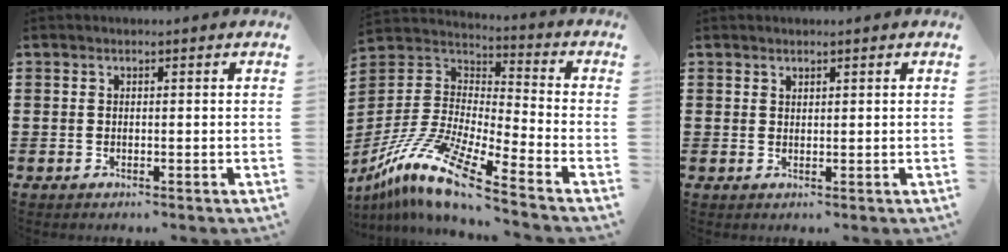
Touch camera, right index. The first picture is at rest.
{"total": 13.0, "force": [-10.1, 1.3, 8.0], "torque": [-0.187, 0.001, -0.207]}
{"total": 0.9, "force": [0.8, 0.3, 0.0], "torque": [-0.002, 0.002, 0.016]}